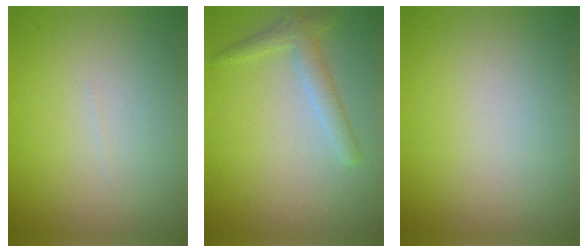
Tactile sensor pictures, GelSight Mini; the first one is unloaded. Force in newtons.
{"total": 2.2, "press": 2.2, "slide": 0.1}
{"total": 0.0}